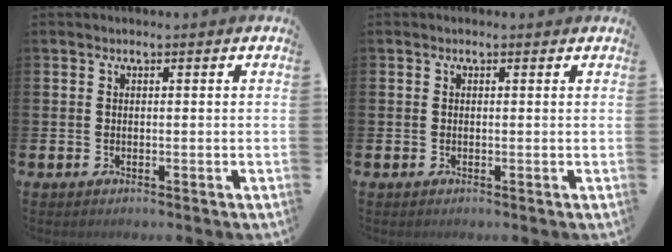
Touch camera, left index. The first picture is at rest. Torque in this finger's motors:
{"motor_torque": [0.93, -1.21, 0.19, -0.01]}